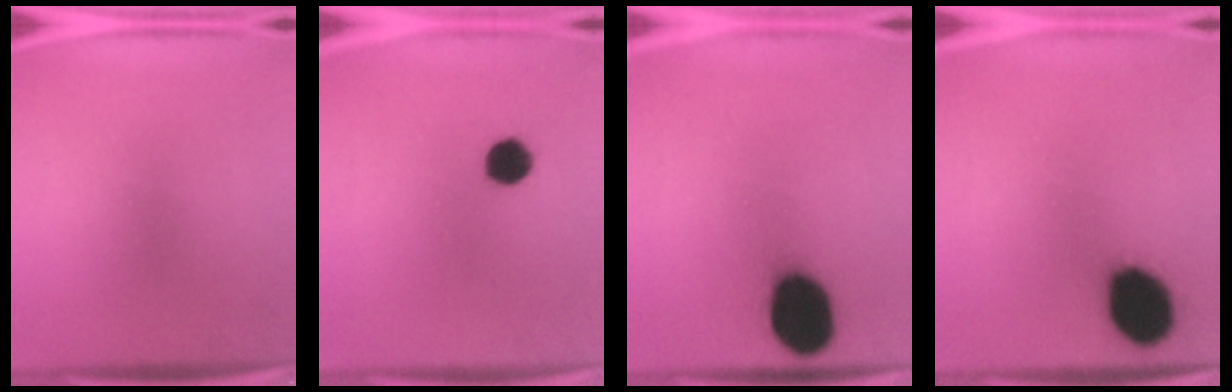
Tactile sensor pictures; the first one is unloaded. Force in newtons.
{"total": 6.1}
{"total": 18.5}
{"total": 17.1}